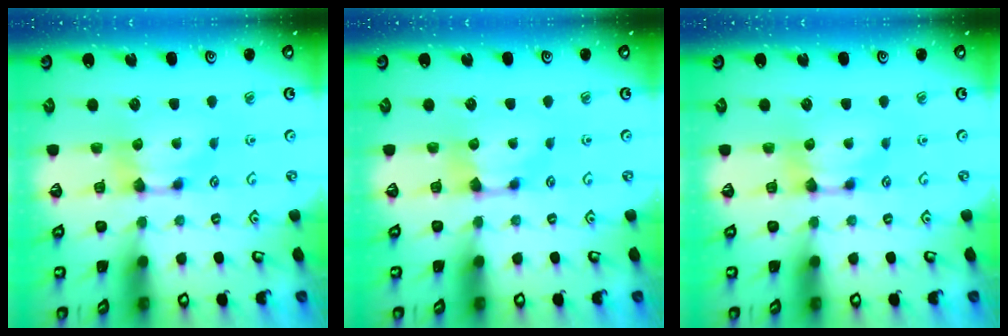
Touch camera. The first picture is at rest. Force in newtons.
{"total": 0.0}
{"total": 0.0}